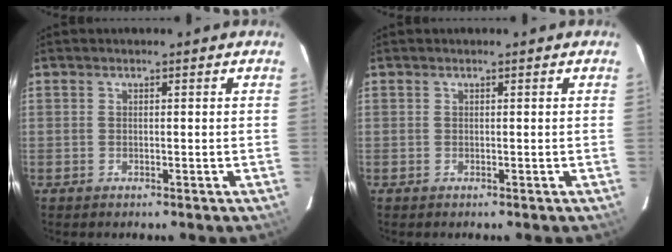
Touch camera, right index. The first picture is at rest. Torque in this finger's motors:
{"motor_torque": [-0.01, 0.01, 0.00, 0.00]}